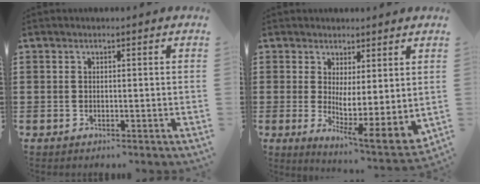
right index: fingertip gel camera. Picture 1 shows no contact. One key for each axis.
{"total": 3.9, "fx": 1.2, "fy": 0.9, "fz": 3.6, "tx": -0.063, "ty": -0.032, "tz": 0.019}